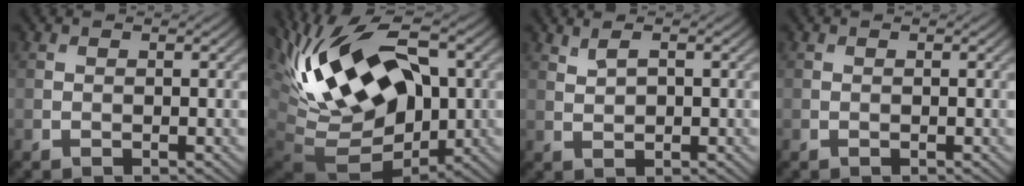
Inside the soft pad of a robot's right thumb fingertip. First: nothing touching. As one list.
[{"total": 18.0, "force": [2.5, 10.3, 14.5], "torque": [-0.269, 0.001, 0.053]}, {"total": 1.9, "force": [1.1, 0.7, 1.4], "torque": [-0.032, -0.001, 0.026]}, {"total": 0.0}]